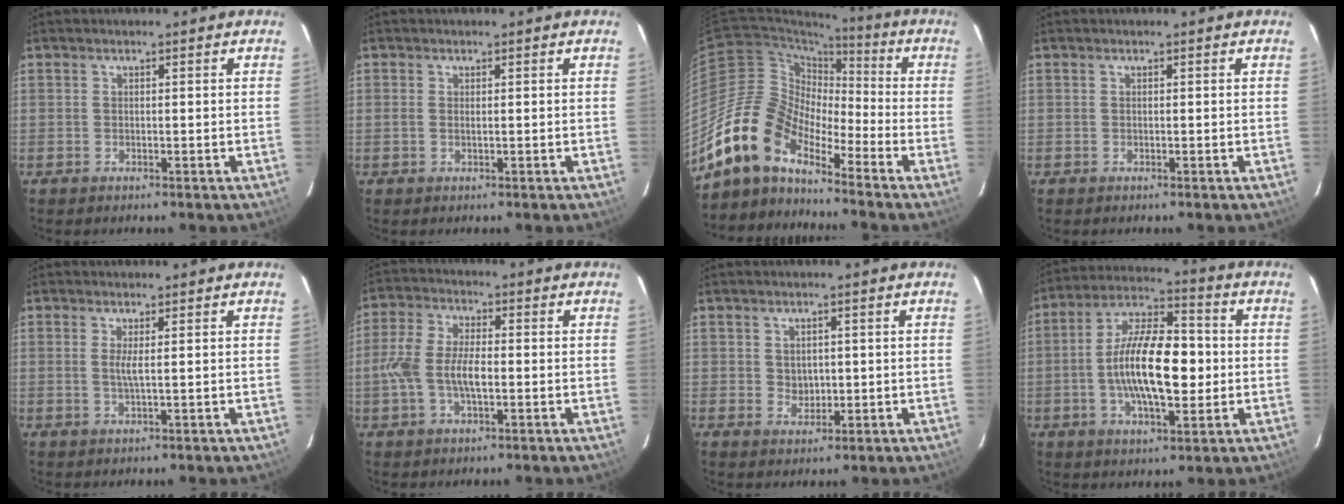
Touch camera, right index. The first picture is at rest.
{"total": 0.8, "force": [0.2, 0.3, 0.7], "torque": [-0.016, 0.001, 0.002]}
{"total": 14.3, "force": [-11.4, 6.0, 6.1], "torque": [-0.106, 0.010, -0.232]}
{"total": 0.0}
{"total": 1.6, "force": [0.3, -0.3, 1.5], "torque": [-0.031, -0.005, 0.005]}
{"total": 8.4, "force": [-1.4, 3.7, 7.4], "torque": [-0.156, 0.007, -0.028]}
{"total": 2.9, "force": [0.4, 2.4, 1.5], "torque": [-0.024, 0.003, 0.013]}
{"total": 16.0, "force": [-1.2, 6.3, 14.7], "torque": [-0.269, 0.012, -0.025]}